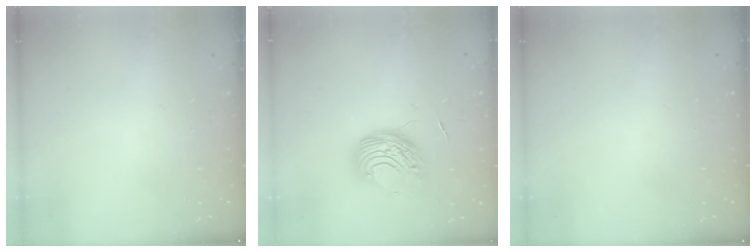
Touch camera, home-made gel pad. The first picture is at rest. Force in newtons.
{"total": 8.8, "press": 8.8, "slide": 0.6}
{"total": 0.0}